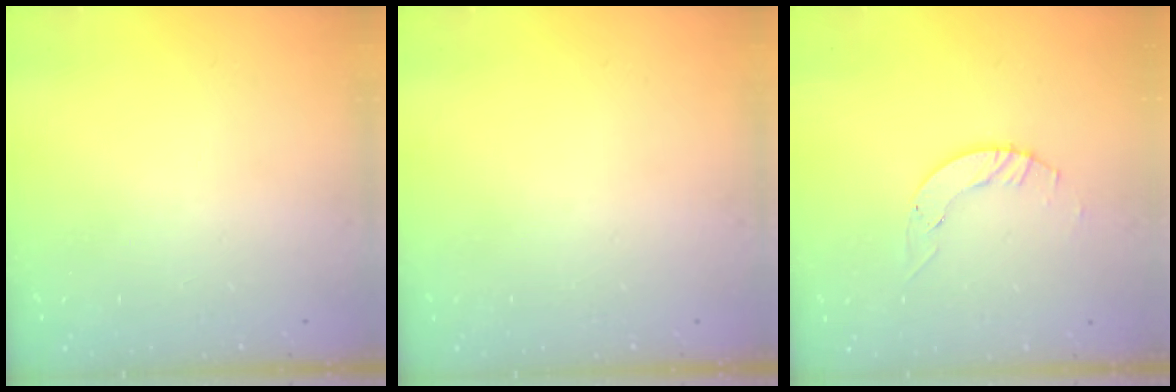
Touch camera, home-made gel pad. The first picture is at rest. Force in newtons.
{"total": 0.0}
{"total": 3.9, "press": 3.9, "slide": 0.4}